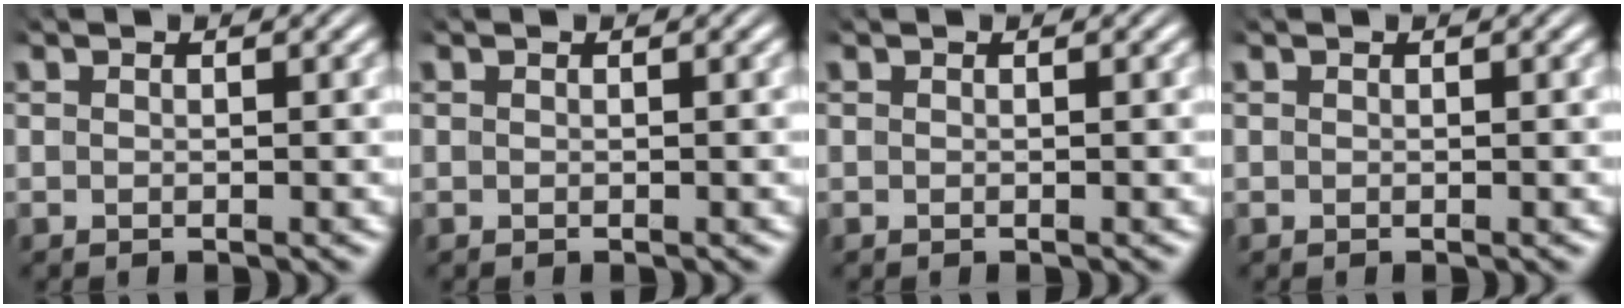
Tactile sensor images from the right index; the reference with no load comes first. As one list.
[{"total": 0.0}, {"total": 0.0}, {"total": 0.0}]